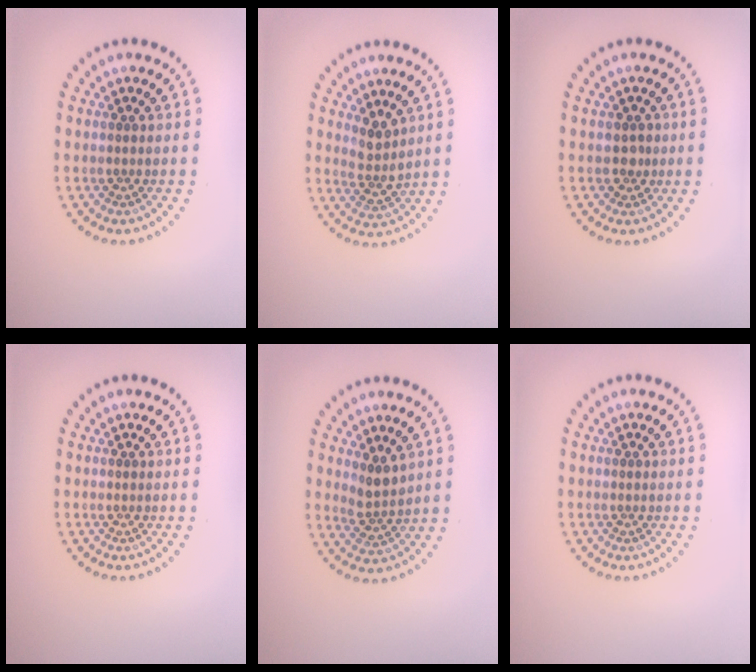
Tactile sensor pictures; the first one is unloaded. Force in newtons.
{"total": 2.2, "press": 1.8, "slide": 1.3}
{"total": 1.4, "press": 1.3, "slide": 0.5}
{"total": 0.0}
{"total": 2.1, "press": 1.7, "slide": 1.2}
{"total": 0.0}